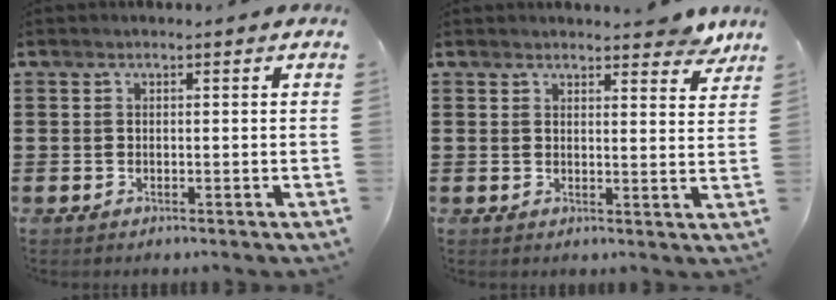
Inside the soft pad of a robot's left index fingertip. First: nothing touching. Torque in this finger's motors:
{"motor_torque": [0.89, 0.07, 0.31, 0.06]}